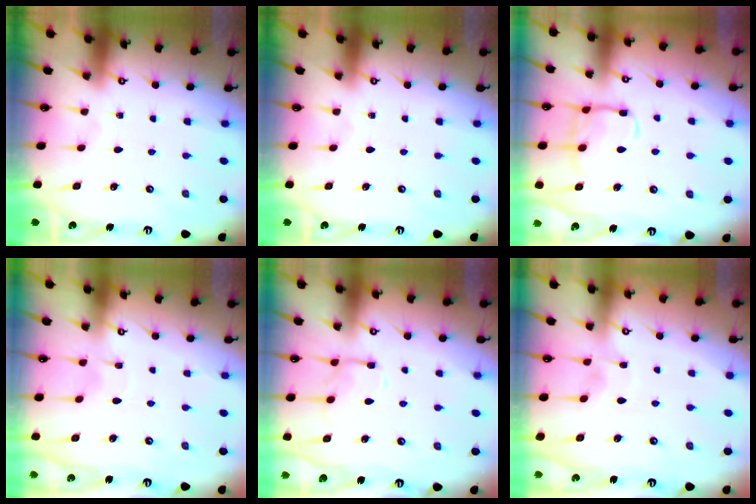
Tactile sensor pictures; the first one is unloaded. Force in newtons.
{"total": 0.0}
{"total": 10.8, "press": 10.7, "slide": 0.8}
{"total": 6.7, "press": 6.7, "slide": 0.5}
{"total": 11.6, "press": 11.5, "slide": 0.8}
{"total": 2.9, "press": 2.9, "slide": 0.3}